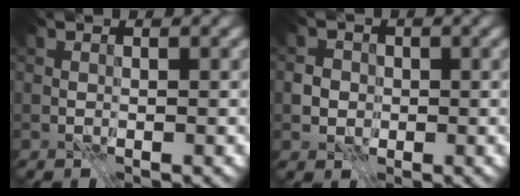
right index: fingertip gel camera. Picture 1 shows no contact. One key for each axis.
{"total": 2.1, "fx": -0.8, "fy": 1.9, "fz": 0.5, "tx": -0.006, "ty": -0.001, "tz": -0.019}